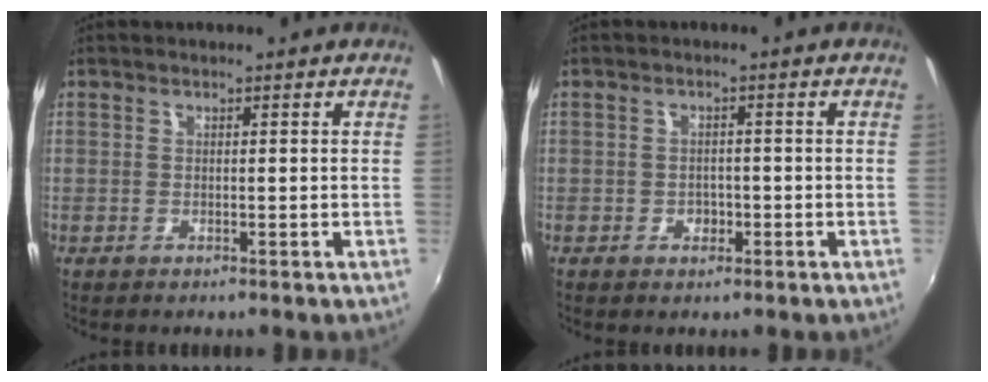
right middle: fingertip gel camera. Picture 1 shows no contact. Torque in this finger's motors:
{"motor_torque": [0.80, -0.64, 0.02, 0.00]}